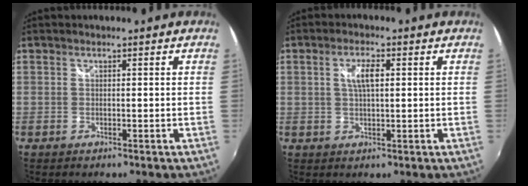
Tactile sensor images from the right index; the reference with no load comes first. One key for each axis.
{"total": 4.0, "fx": 0.9, "fy": 1.4, "fz": 3.7, "tx": -0.066, "ty": 0.003, "tz": 0.016}